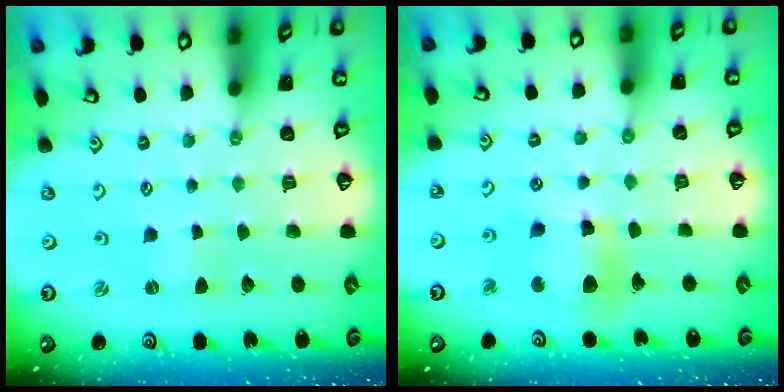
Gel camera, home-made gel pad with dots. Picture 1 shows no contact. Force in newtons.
{"total": 12.0, "press": 11.9, "slide": 1.5}